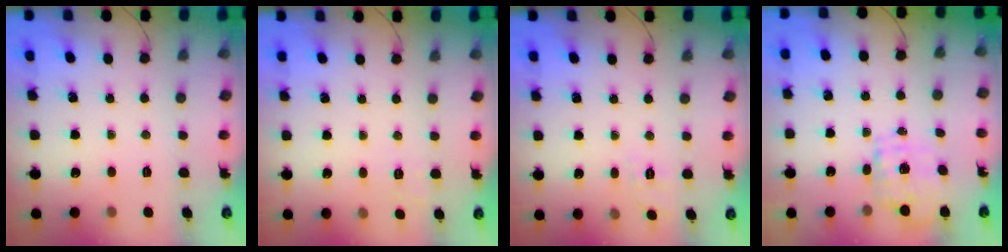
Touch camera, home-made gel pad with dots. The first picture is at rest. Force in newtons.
{"total": 1.9, "press": 1.1, "slide": 1.6}
{"total": 1.9, "press": 0.4, "slide": 1.9}
{"total": 1.7, "press": 1.6, "slide": 0.5}